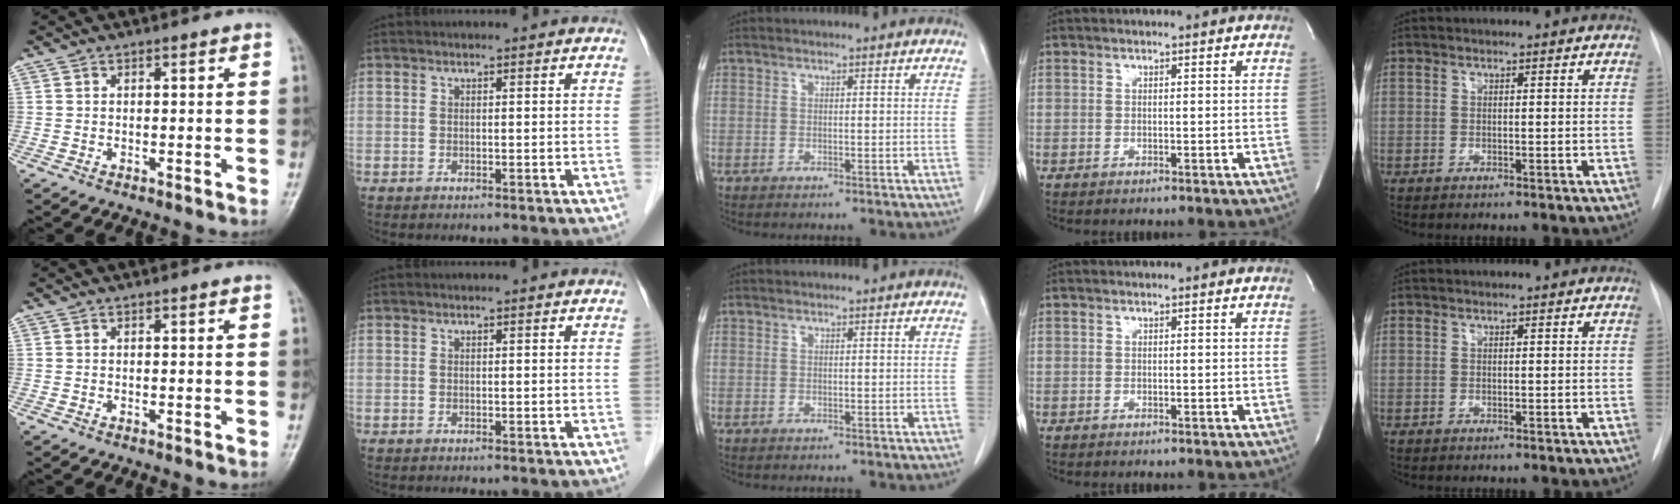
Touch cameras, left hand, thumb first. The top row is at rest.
{}